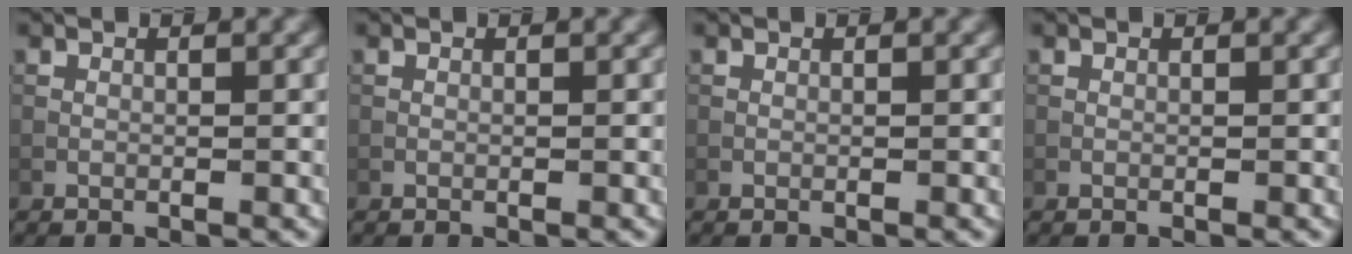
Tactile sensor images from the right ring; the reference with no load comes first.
{"total": 0.0}
{"total": 0.0}
{"total": 0.0}